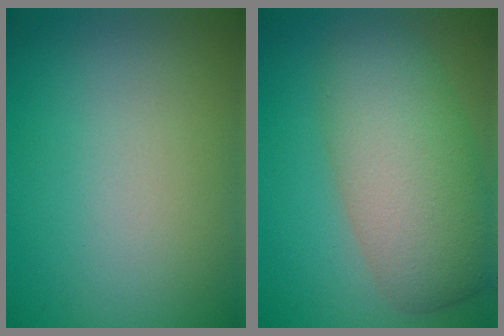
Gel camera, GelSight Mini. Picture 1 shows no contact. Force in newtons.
{"total": 7.6, "press": 7.6, "slide": 0.1}